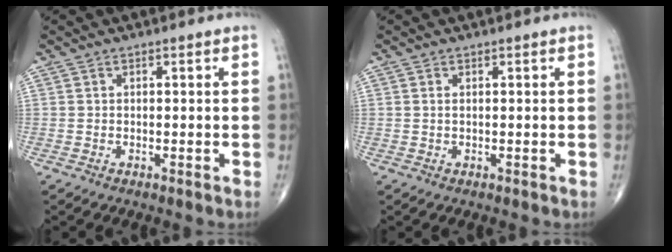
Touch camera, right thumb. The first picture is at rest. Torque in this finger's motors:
{"motor_torque": [-0.40, 0.01, -0.14, -0.02, -0.08]}